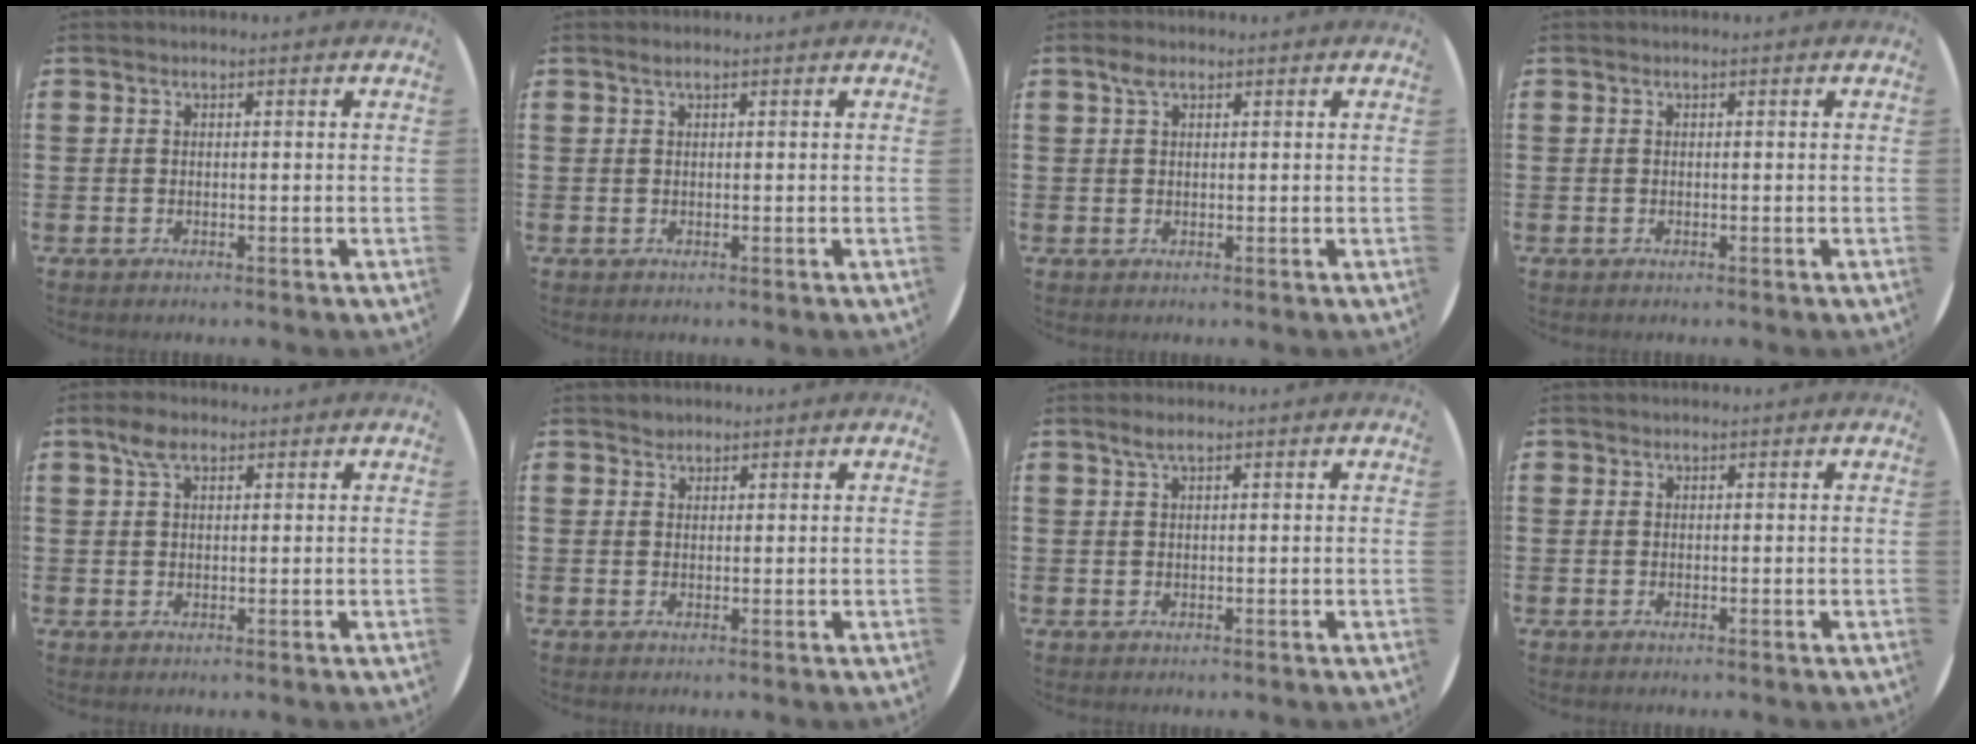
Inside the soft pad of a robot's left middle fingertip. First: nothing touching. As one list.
[{"total": 0.5, "force": [0.3, 0.0, 0.4], "torque": [-0.006, 0.001, 0.006]}, {"total": 1.6, "force": [0.9, 0.9, 0.9], "torque": [-0.012, 0.002, 0.015]}, {"total": 0.0}, {"total": 3.1, "force": [2.0, 1.6, 1.8], "torque": [-0.031, 0.006, 0.033]}, {"total": 1.0, "force": [0.9, 0.4, 0.0], "torque": [0.000, 0.002, 0.018]}, {"total": 1.4, "force": [0.9, 0.1, 1.1], "torque": [-0.022, 0.004, 0.015]}, {"total": 0.0}]